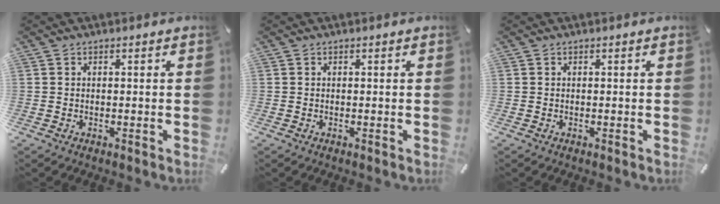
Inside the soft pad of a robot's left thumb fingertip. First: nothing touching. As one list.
[{"total": 0.0}, {"total": 0.0}]